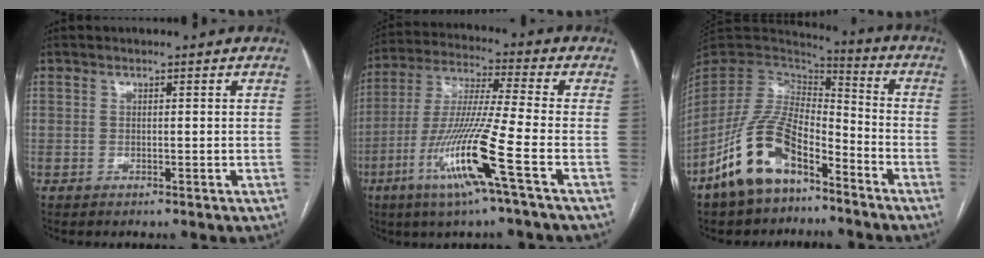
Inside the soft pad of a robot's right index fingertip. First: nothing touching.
{"total": 14.6, "force": [-6.2, -1.3, 13.1], "torque": [-0.268, -0.020, -0.122]}
{"total": 14.6, "force": [-9.0, 6.1, 9.6], "torque": [-0.204, 0.009, -0.171]}